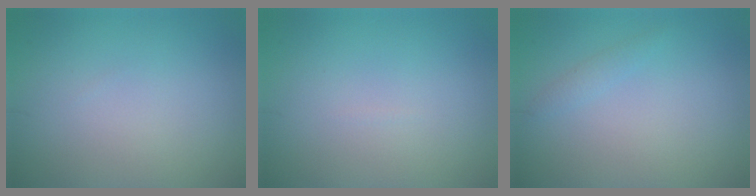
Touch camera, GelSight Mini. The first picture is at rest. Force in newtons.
{"total": 0.0}
{"total": 0.8, "press": 0.8, "slide": 0.1}